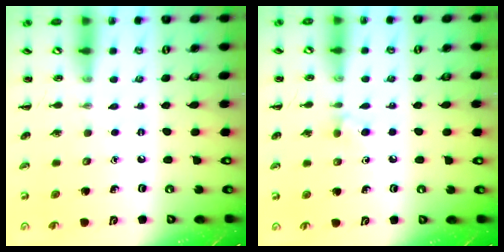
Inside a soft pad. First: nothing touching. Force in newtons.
{"total": 4.6, "press": 4.3, "slide": 1.6}